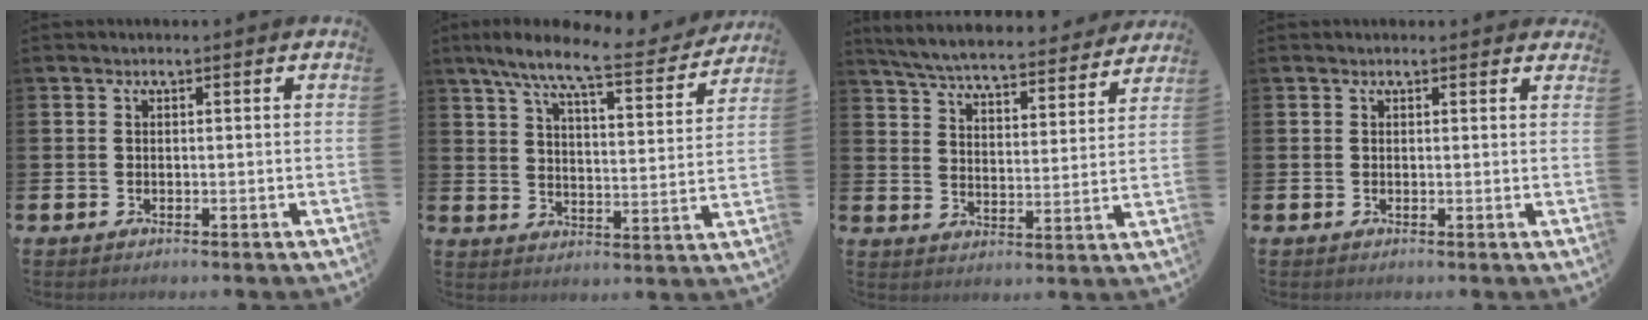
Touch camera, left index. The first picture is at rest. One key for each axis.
{"total": 9.3, "fx": 7.9, "fy": 1.2, "fz": 4.6, "tx": -0.105, "ty": -0.045, "tz": 0.132}
{"total": 6.3, "fx": 6.1, "fy": 0.6, "fz": 1.5, "tx": -0.058, "ty": -0.044, "tz": 0.104}
{"total": 0.7, "fx": 0.6, "fy": 0.3, "fz": 0.1, "tx": 0.010, "ty": -0.003, "tz": 0.008}